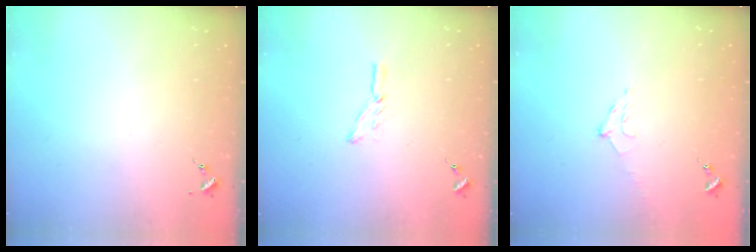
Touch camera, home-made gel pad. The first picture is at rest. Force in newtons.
{"total": 3.7, "press": 3.7, "slide": 0.4}
{"total": 9.4, "press": 9.4, "slide": 0.9}